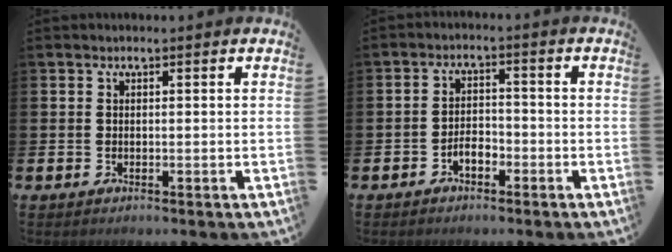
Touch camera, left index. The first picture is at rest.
{"total": 2.6, "force": [-1.7, 1.3, 1.4], "torque": [-0.034, 0.010, -0.035]}